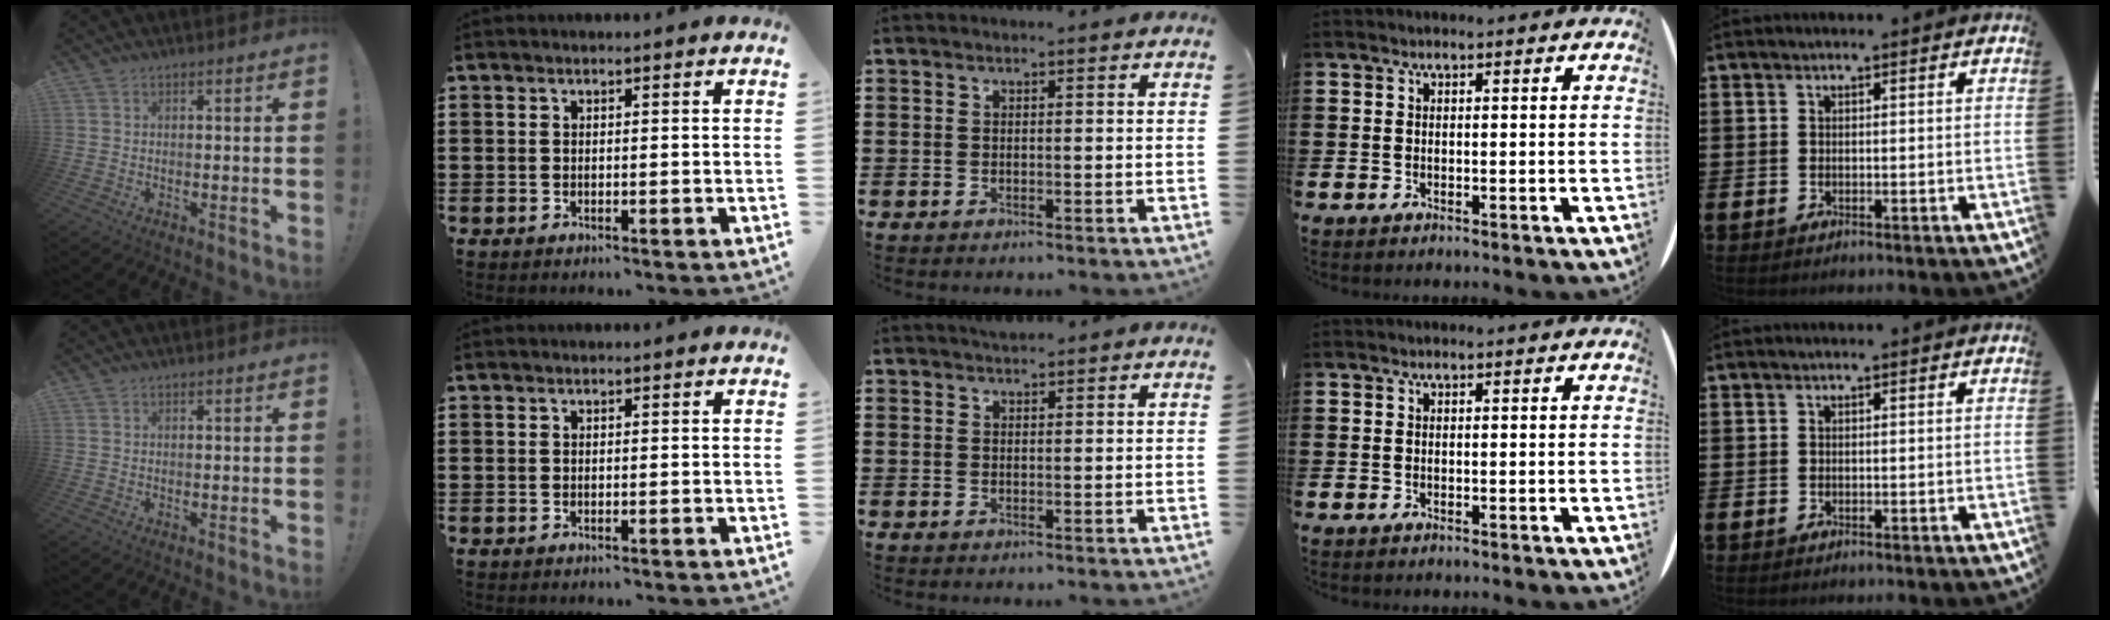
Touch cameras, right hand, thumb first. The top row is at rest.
{"middle": {"total": 1.2, "force": [1.1, 0.4, 0.2], "torque": [-0.006, 0.002, 0.021]}}